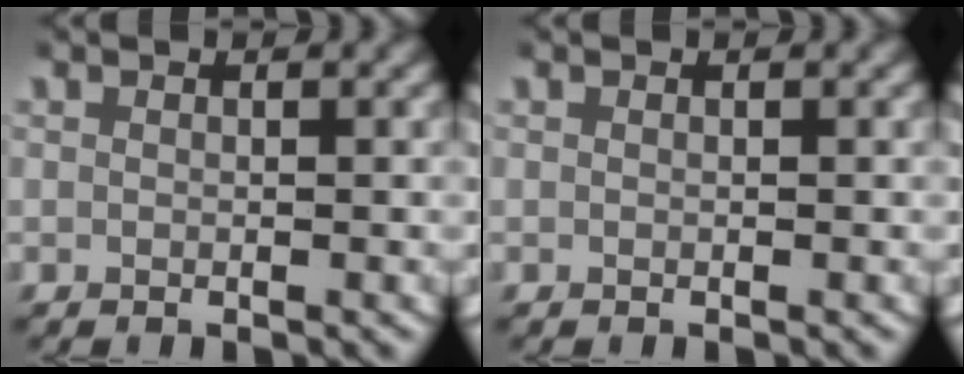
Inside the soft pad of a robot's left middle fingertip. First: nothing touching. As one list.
[{"total": 0.0}]